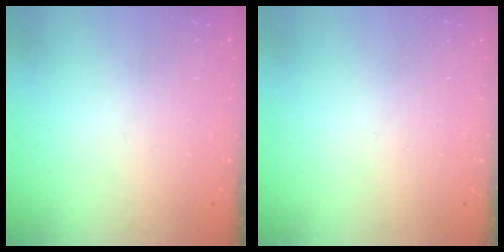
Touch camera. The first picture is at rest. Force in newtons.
{"total": 0.0}